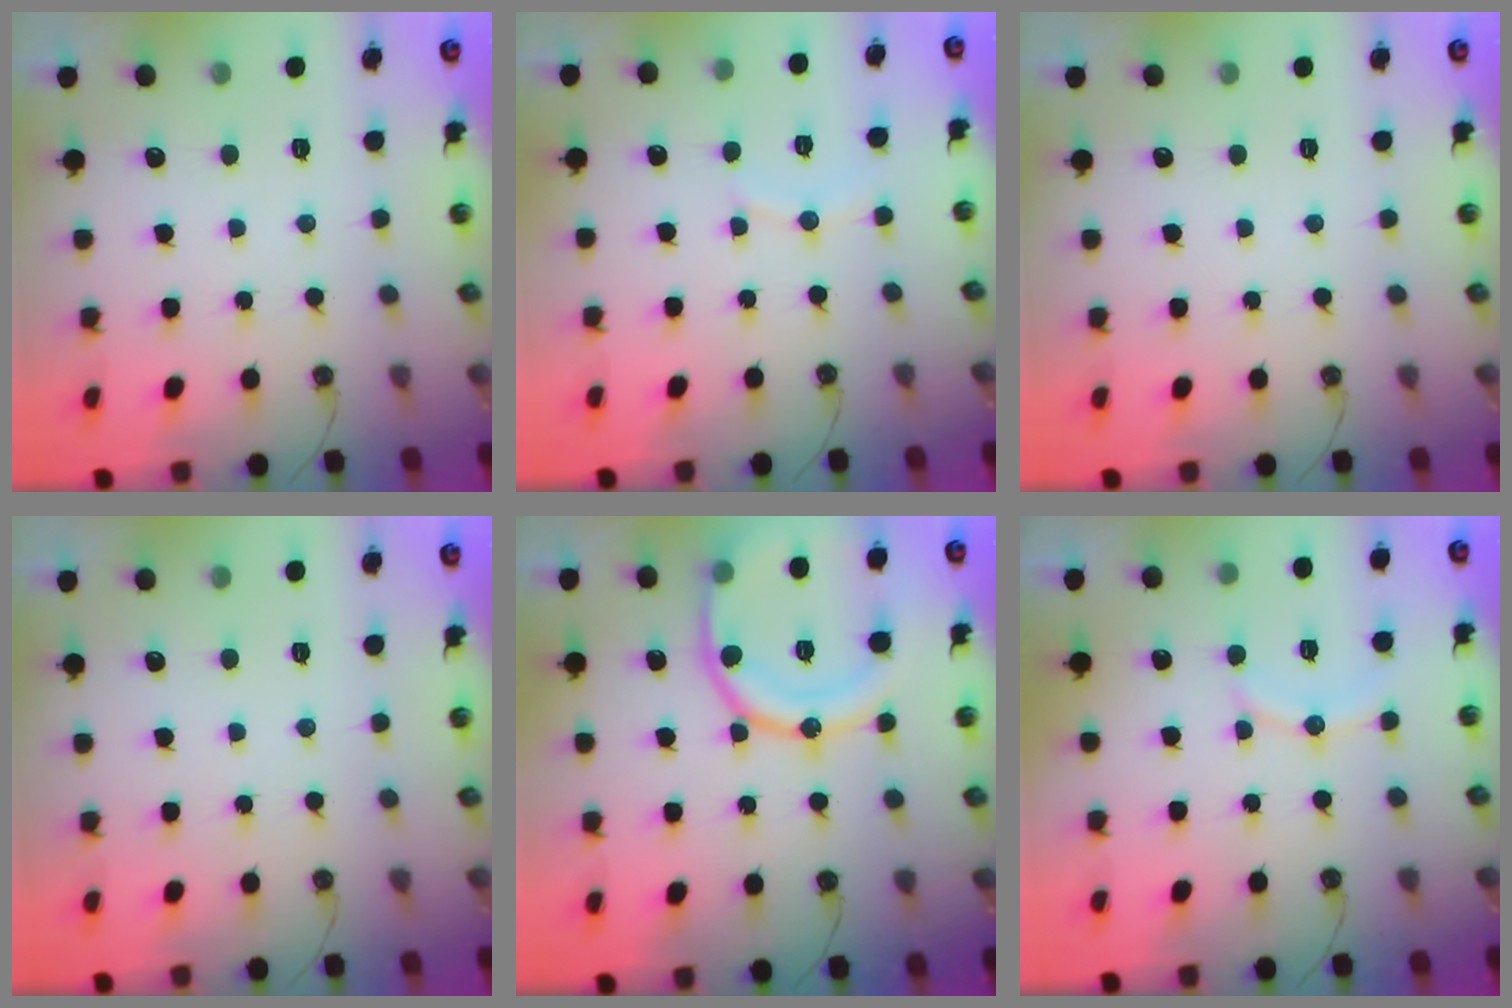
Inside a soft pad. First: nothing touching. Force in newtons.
{"total": 5.6, "press": 5.6, "slide": 0.4}
{"total": 0.0}
{"total": 0.0}
{"total": 17.6, "press": 17.5, "slide": 1.9}
{"total": 8.1, "press": 7.8, "slide": 2.2}